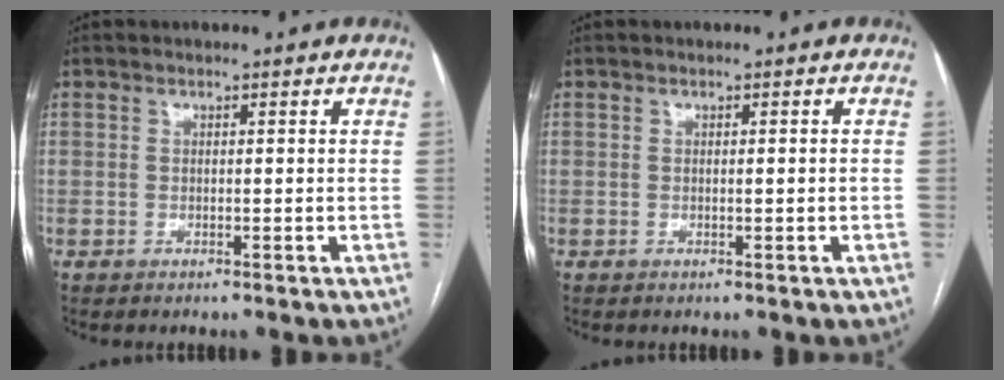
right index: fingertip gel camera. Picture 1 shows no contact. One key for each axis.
{"total": 0.6, "fx": -0.1, "fy": -0.1, "fz": 0.6, "tx": -0.011, "ty": -0.001, "tz": 0.002}